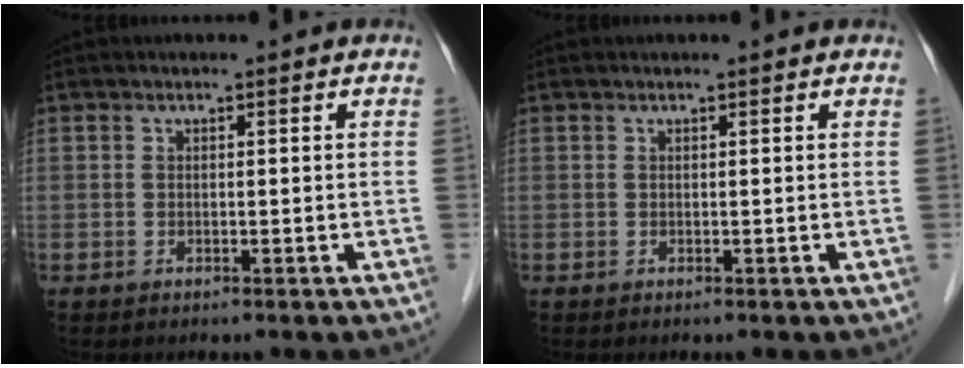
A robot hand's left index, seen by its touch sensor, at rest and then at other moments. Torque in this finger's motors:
{"motor_torque": [0.33, -0.28, 0.07, 0.00]}